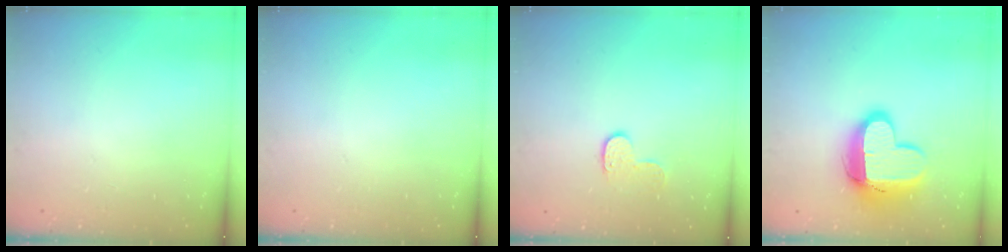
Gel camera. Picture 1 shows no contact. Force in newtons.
{"total": 0.0}
{"total": 6.1, "press": 6.1, "slide": 0.2}
{"total": 14.0, "press": 13.9, "slide": 1.4}